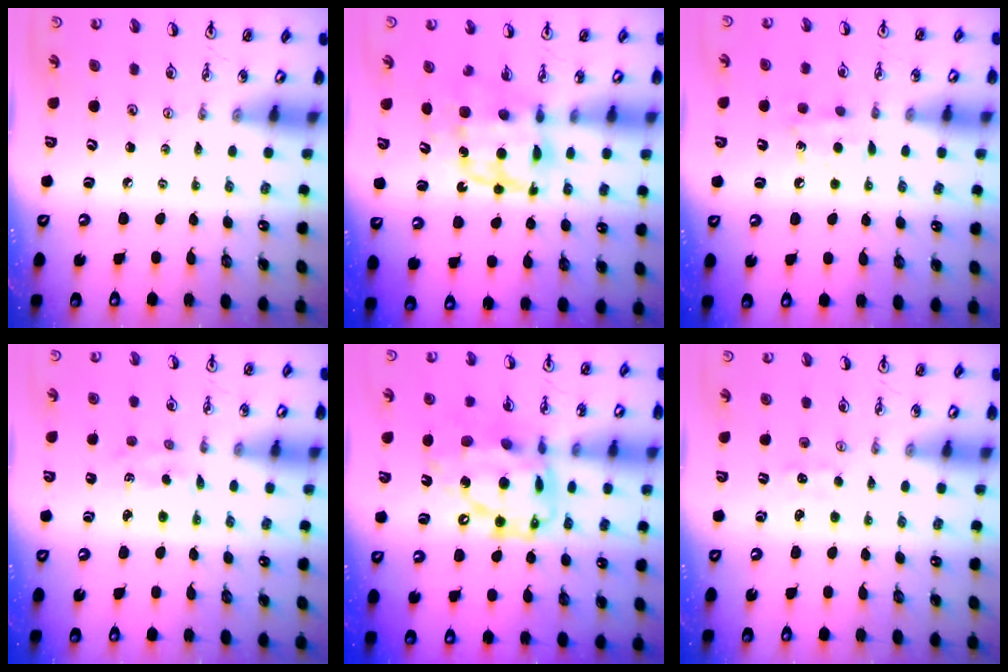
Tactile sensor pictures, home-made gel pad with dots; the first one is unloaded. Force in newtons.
{"total": 7.1, "press": 7.1, "slide": 0.9}
{"total": 7.6, "press": 7.5, "slide": 1.0}
{"total": 2.2, "press": 2.2, "slide": 0.4}
{"total": 20.8, "press": 20.7, "slide": 2.1}
{"total": 2.3, "press": 2.3, "slide": 0.2}